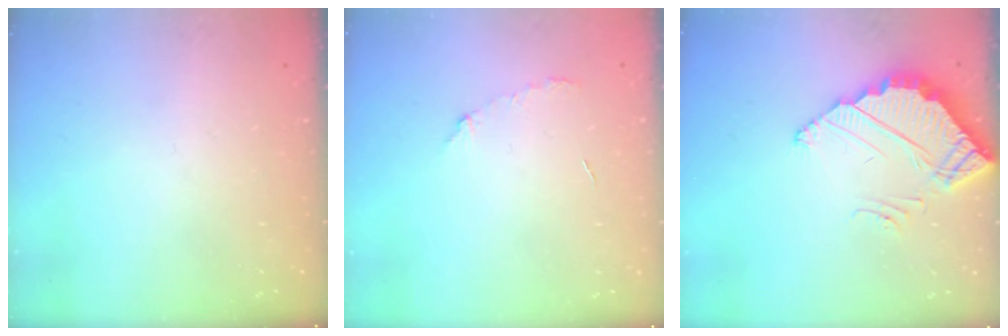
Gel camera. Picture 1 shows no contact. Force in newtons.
{"total": 4.8, "press": 4.7, "slide": 0.4}
{"total": 4.0, "press": 4.0, "slide": 0.1}